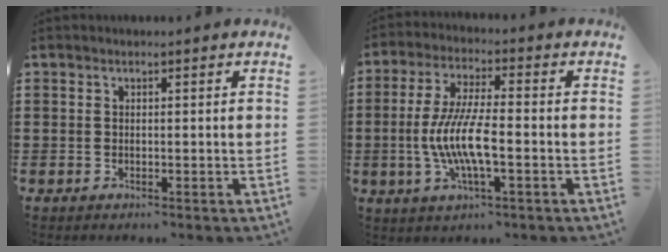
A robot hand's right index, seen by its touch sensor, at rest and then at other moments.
{"total": 8.8, "force": [-2.2, 2.1, 8.3], "torque": [-0.181, -0.010, -0.049]}